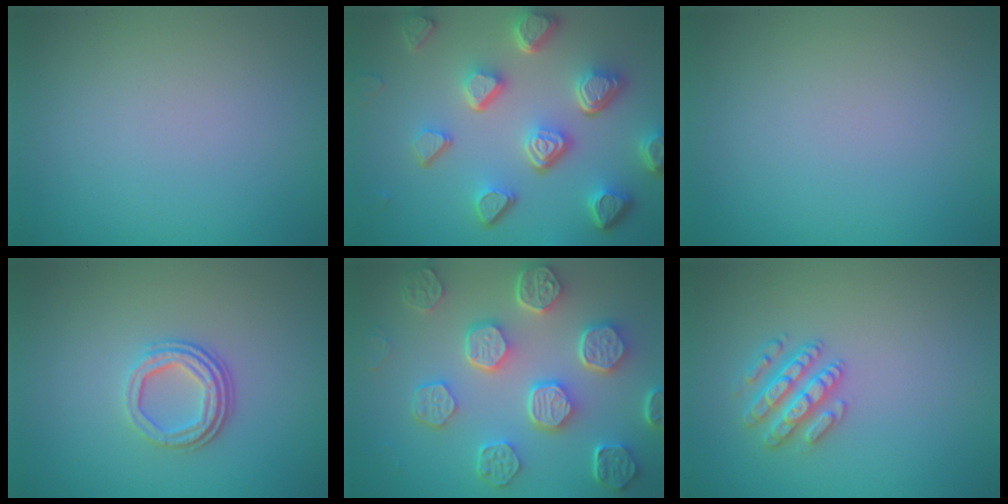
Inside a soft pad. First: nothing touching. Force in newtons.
{"total": 7.6, "press": 5.7, "slide": 5.1}
{"total": 0.0}
{"total": 3.2, "press": 2.3, "slide": 2.1}
{"total": 8.1, "press": 6.2, "slide": 5.3}
{"total": 2.9, "press": 2.9, "slide": 0.7}